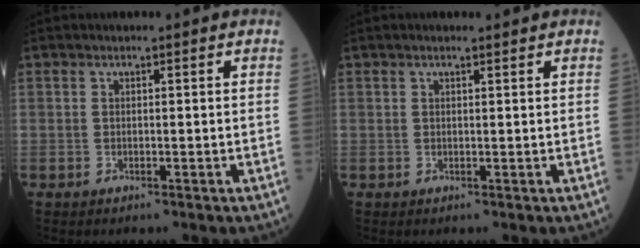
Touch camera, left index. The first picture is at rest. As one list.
[{"total": 1.0, "force": [0.8, 0.1, 0.6], "torque": [-0.014, 0.006, 0.013]}]